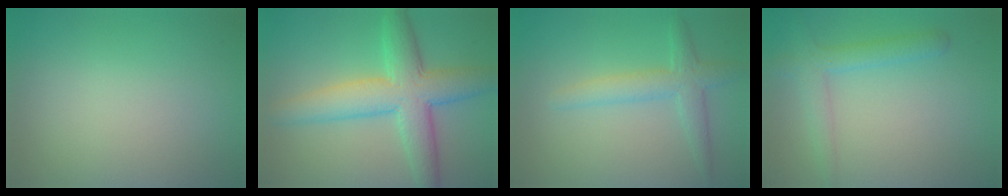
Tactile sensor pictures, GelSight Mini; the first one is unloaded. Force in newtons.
{"total": 7.1, "press": 7.1, "slide": 0.2}
{"total": 3.0, "press": 3.0, "slide": 0.0}
{"total": 2.9, "press": 2.9, "slide": 0.2}